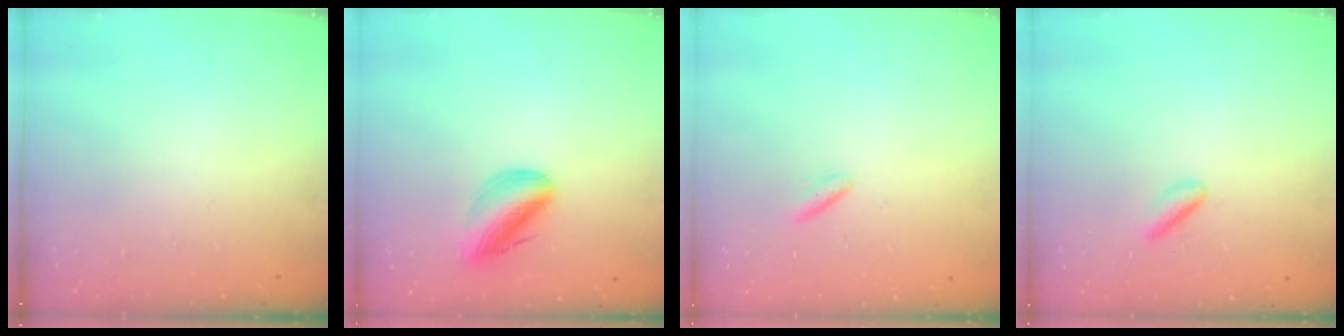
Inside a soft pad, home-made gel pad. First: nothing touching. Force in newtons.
{"total": 9.9, "press": 9.5, "slide": 2.6}
{"total": 2.1, "press": 2.0, "slide": 0.8}
{"total": 3.5, "press": 3.4, "slide": 0.8}